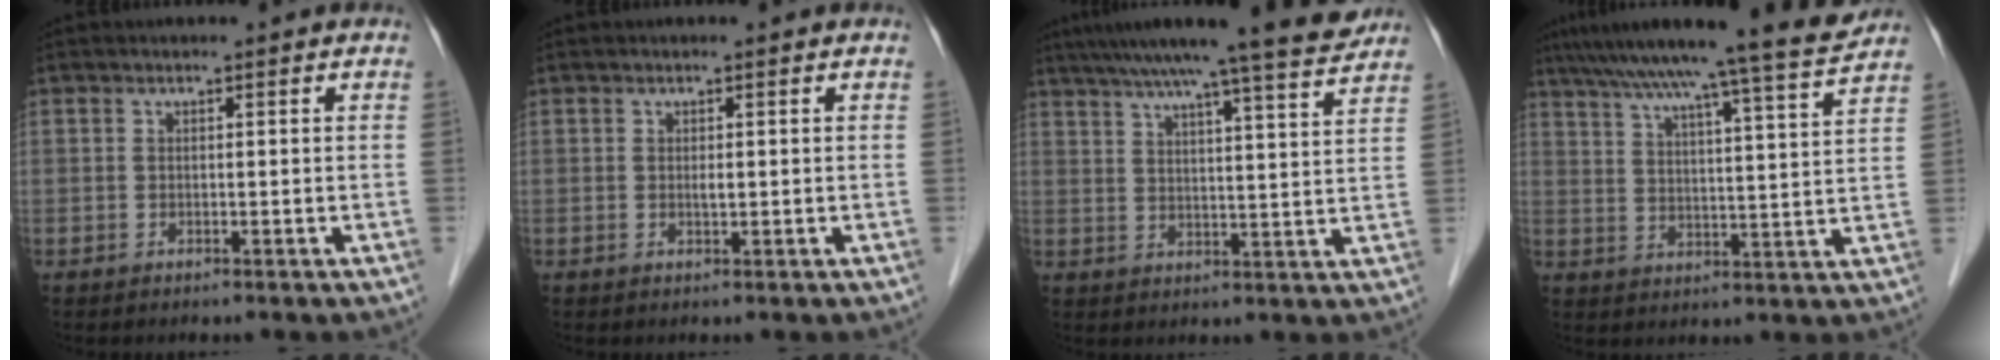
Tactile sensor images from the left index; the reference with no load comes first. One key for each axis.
{"total": 0.7, "fx": 0.1, "fy": 0.2, "fz": 0.7, "tx": -0.012, "ty": -0.001, "tz": 0.002}
{"total": 16.6, "fx": 14.3, "fy": -0.3, "fz": 8.4, "tx": -0.131, "ty": 0.005, "tz": 0.194}
{"total": 18.3, "fx": 16.0, "fy": -1.3, "fz": 9.0, "tx": -0.146, "ty": -0.009, "tz": 0.222}